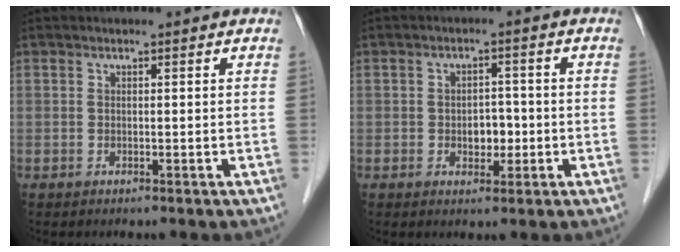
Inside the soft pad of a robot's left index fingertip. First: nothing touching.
{"total": 3.5, "force": [-0.9, 2.3, 2.4], "torque": [-0.033, 0.005, -0.009]}